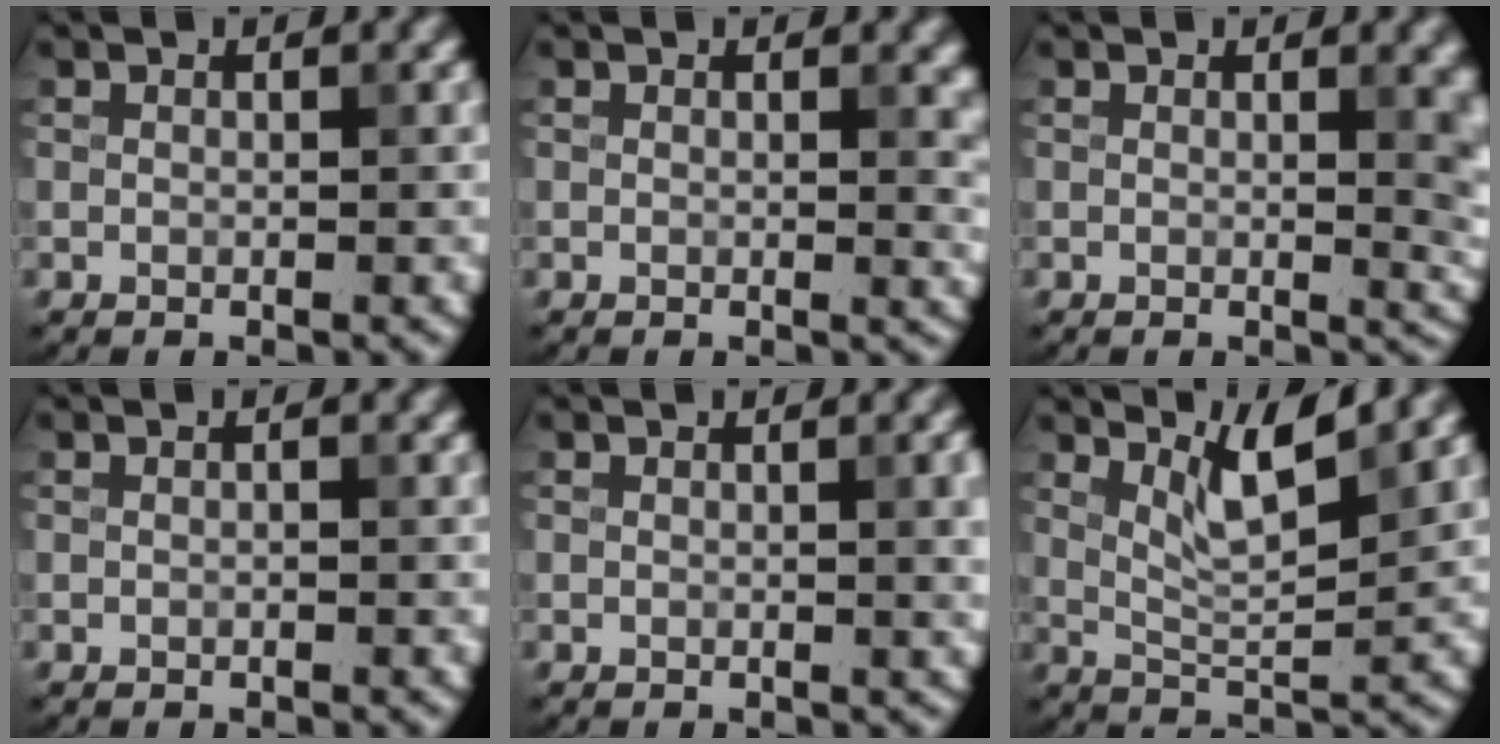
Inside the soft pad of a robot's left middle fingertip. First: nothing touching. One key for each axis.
{"total": 1.9, "fx": 0.5, "fy": 0.7, "fz": 1.7, "tx": -0.016, "ty": -0.003, "tz": 0.006}
{"total": 4.3, "fx": 0.8, "fy": 1.7, "fz": 3.9, "tx": -0.024, "ty": -0.001, "tz": 0.011}
{"total": 0.0}
{"total": 2.4, "fx": 0.3, "fy": 0.7, "fz": 2.2, "tx": -0.024, "ty": 0.002, "tz": 0.000}
{"total": 4.0, "fx": 2.6, "fy": 0.7, "fz": 3.0, "tx": -0.060, "ty": -0.005, "tz": 0.051}